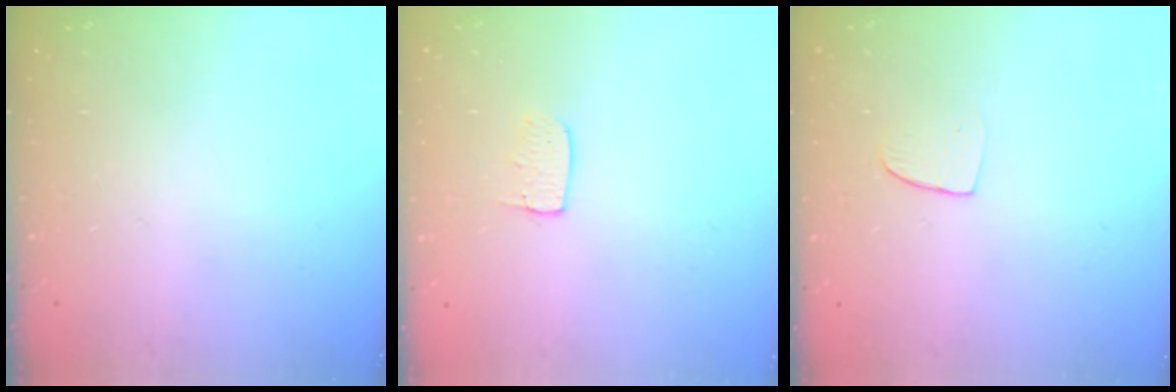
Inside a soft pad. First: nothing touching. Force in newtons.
{"total": 6.0, "press": 6.0, "slide": 0.3}
{"total": 5.8, "press": 5.7, "slide": 0.4}